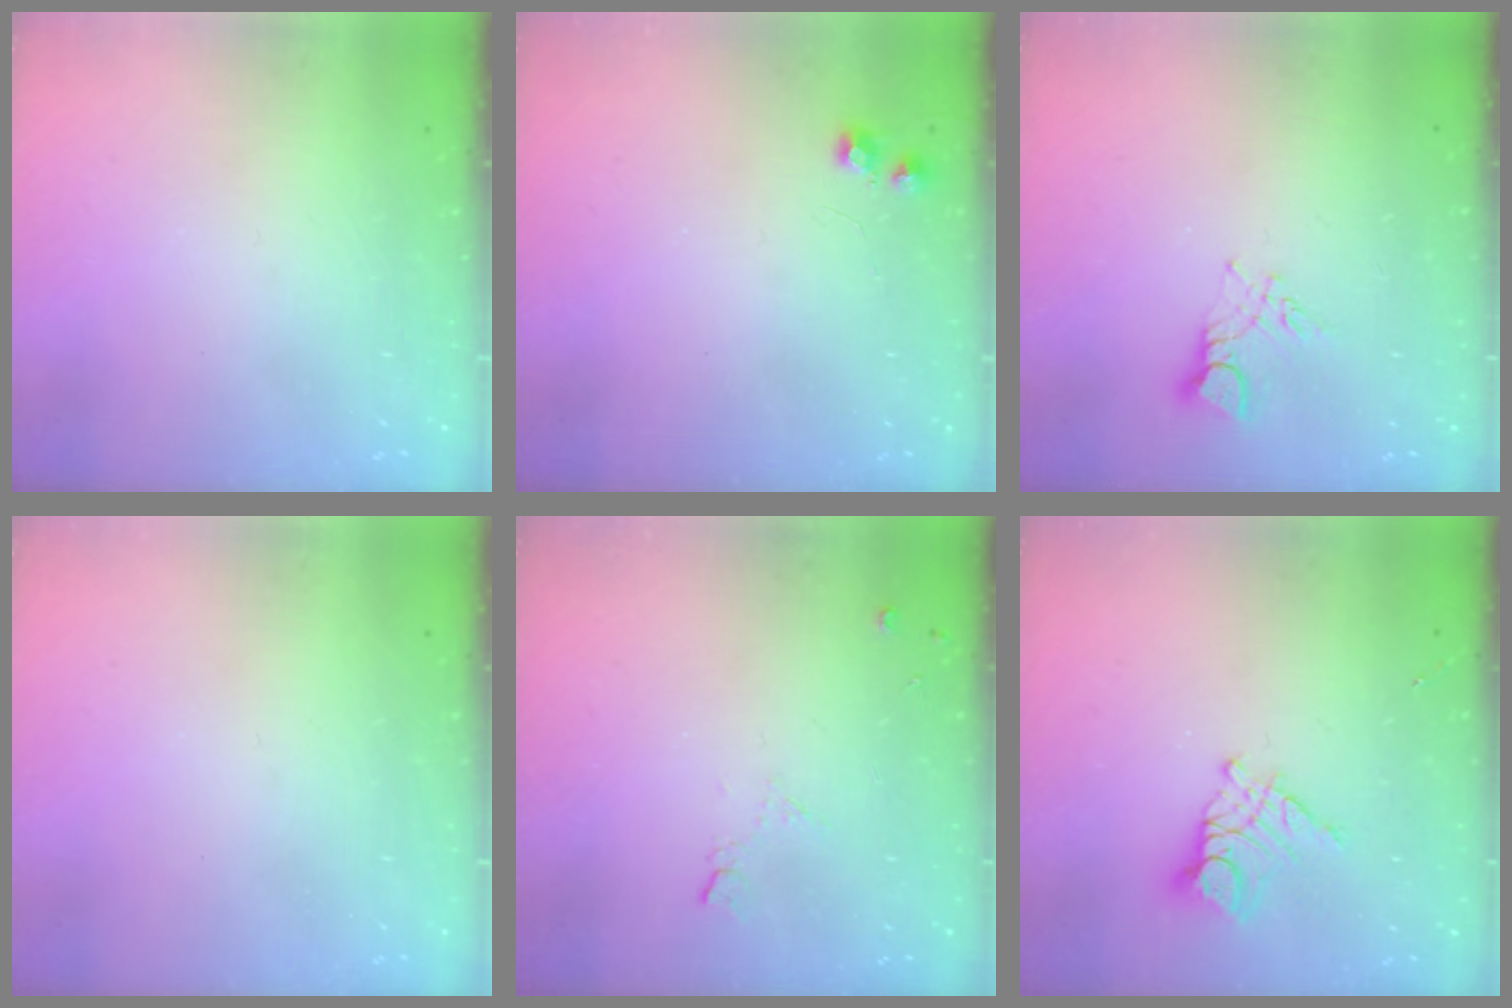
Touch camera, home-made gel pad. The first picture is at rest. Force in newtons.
{"total": 4.3, "press": 4.2, "slide": 0.6}
{"total": 3.7, "press": 3.7, "slide": 0.3}
{"total": 0.0}
{"total": 6.0, "press": 5.9, "slide": 1.0}
{"total": 10.5, "press": 10.5, "slide": 1.0}